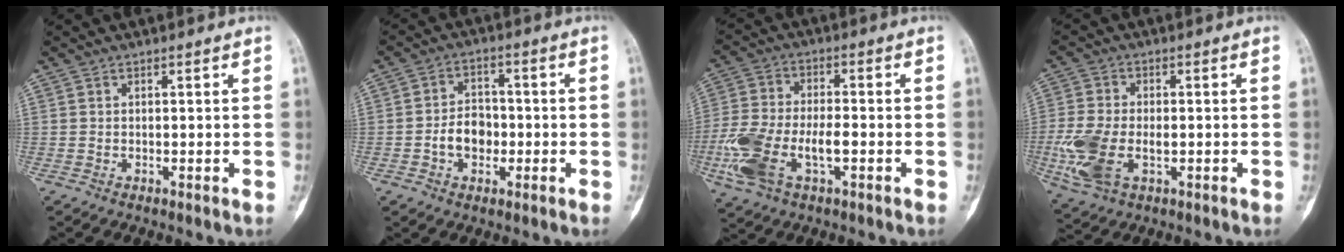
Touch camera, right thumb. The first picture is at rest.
{"total": 6.6, "force": [-1.6, 4.9, 4.1], "torque": [-0.046, 0.021, -0.031]}
{"total": 13.5, "force": [-4.2, 6.8, 10.9], "torque": [-0.242, 0.021, -0.078]}
{"total": 11.2, "force": [-2.4, 6.7, 8.7], "torque": [-0.197, 0.000, -0.041]}